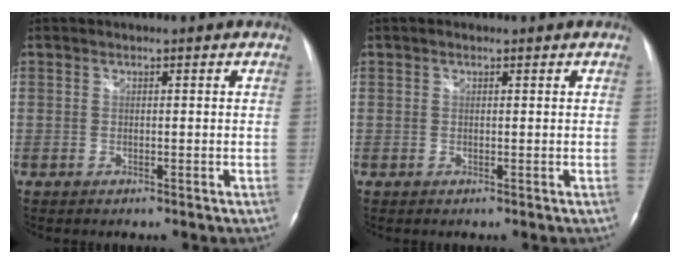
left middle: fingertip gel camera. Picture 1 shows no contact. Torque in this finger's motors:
{"motor_torque": [0.24, -0.17, 0.00, 0.04]}